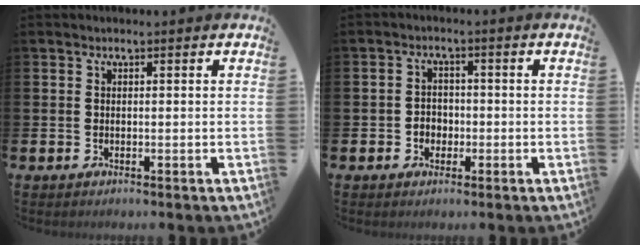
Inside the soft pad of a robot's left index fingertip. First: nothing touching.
{"total": 2.4, "force": [-0.8, 2.2, 0.8], "torque": [-0.011, 0.003, -0.021]}